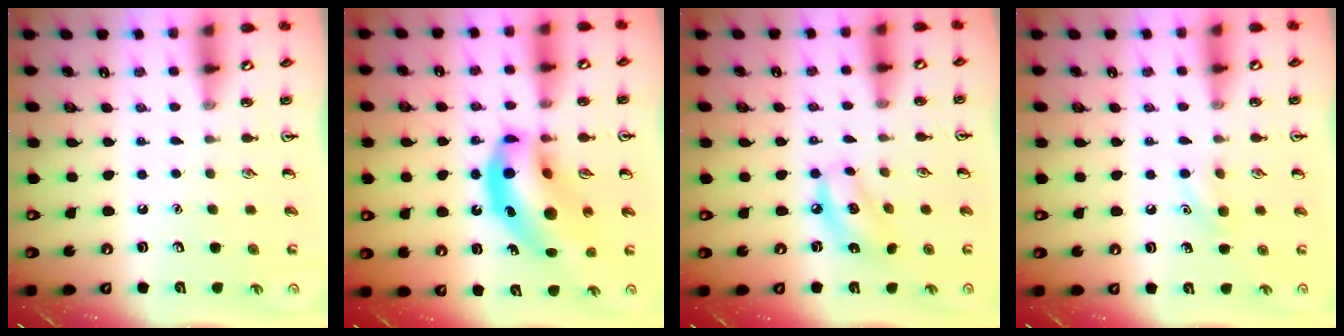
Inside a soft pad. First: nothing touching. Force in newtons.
{"total": 17.5, "press": 16.7, "slide": 5.0}
{"total": 7.5, "press": 7.3, "slide": 1.6}
{"total": 6.2, "press": 5.9, "slide": 1.7}